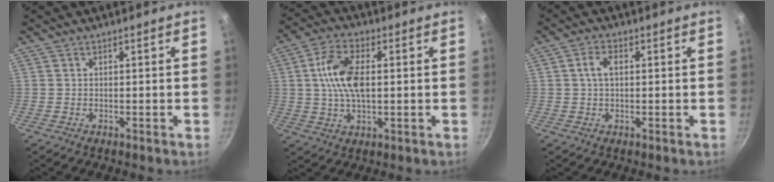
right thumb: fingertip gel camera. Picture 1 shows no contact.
{"total": 10.7, "force": [1.3, 5.5, 9.1], "torque": [-0.168, 0.015, 0.019]}
{"total": 3.6, "force": [0.6, 2.1, 2.9], "torque": [-0.052, 0.009, 0.009]}